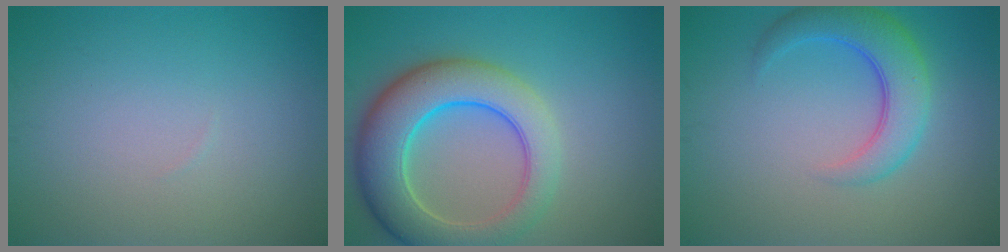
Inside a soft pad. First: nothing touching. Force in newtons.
{"total": 8.7, "press": 8.7, "slide": 0.4}
{"total": 5.0, "press": 5.0, "slide": 0.3}